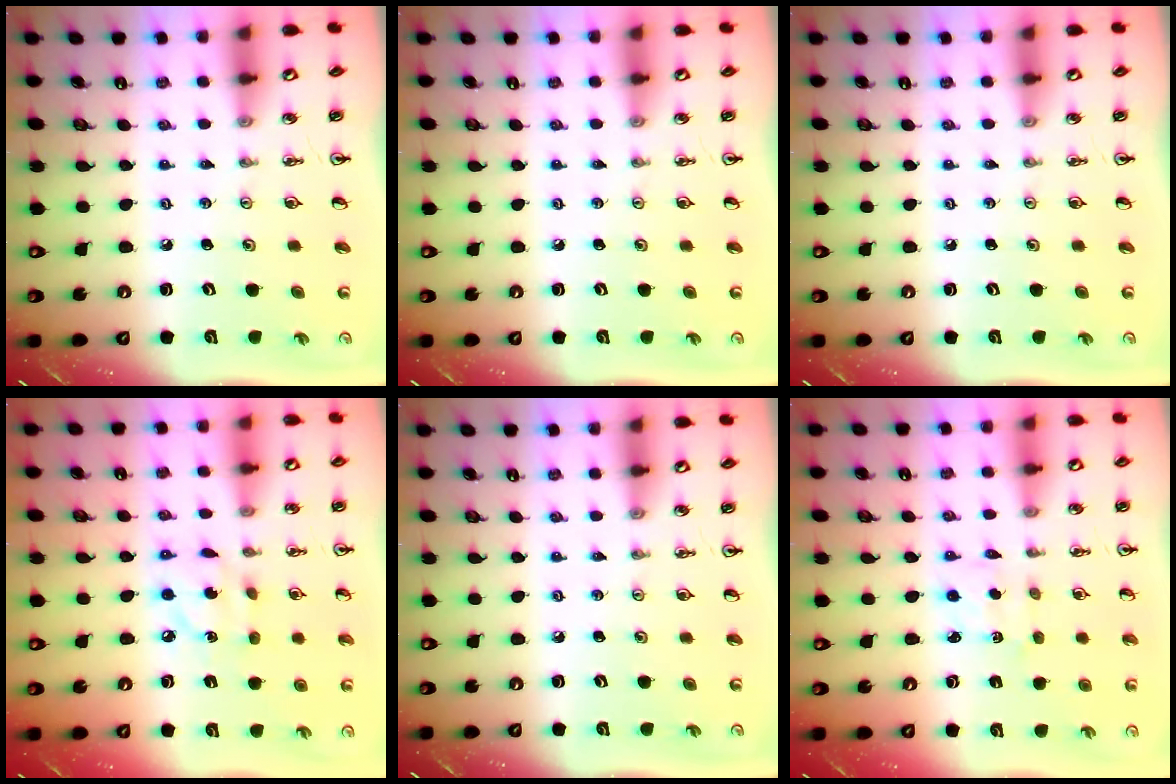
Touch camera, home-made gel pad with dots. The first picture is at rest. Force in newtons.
{"total": 0.0}
{"total": 0.0}
{"total": 6.7, "press": 6.7, "slide": 0.1}
{"total": 0.0}
{"total": 2.3, "press": 2.1, "slide": 0.7}